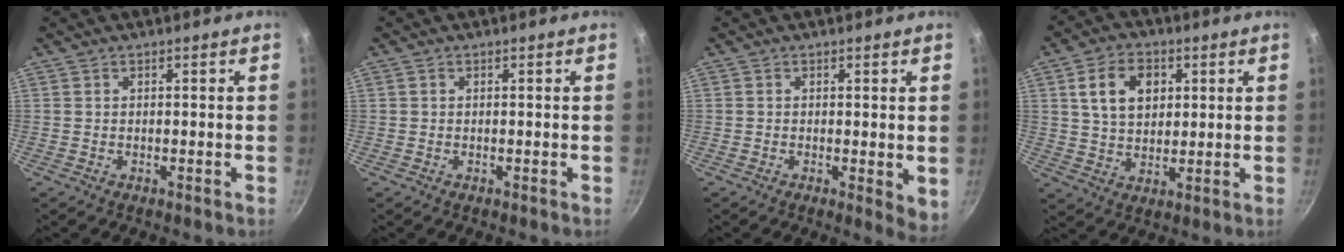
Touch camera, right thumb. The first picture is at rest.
{"total": 0.0}
{"total": 4.0, "force": [0.1, 1.7, 3.6], "torque": [-0.043, -0.011, 0.000]}
{"total": 10.1, "force": [3.0, 7.1, 6.5], "torque": [-0.093, -0.002, 0.050]}